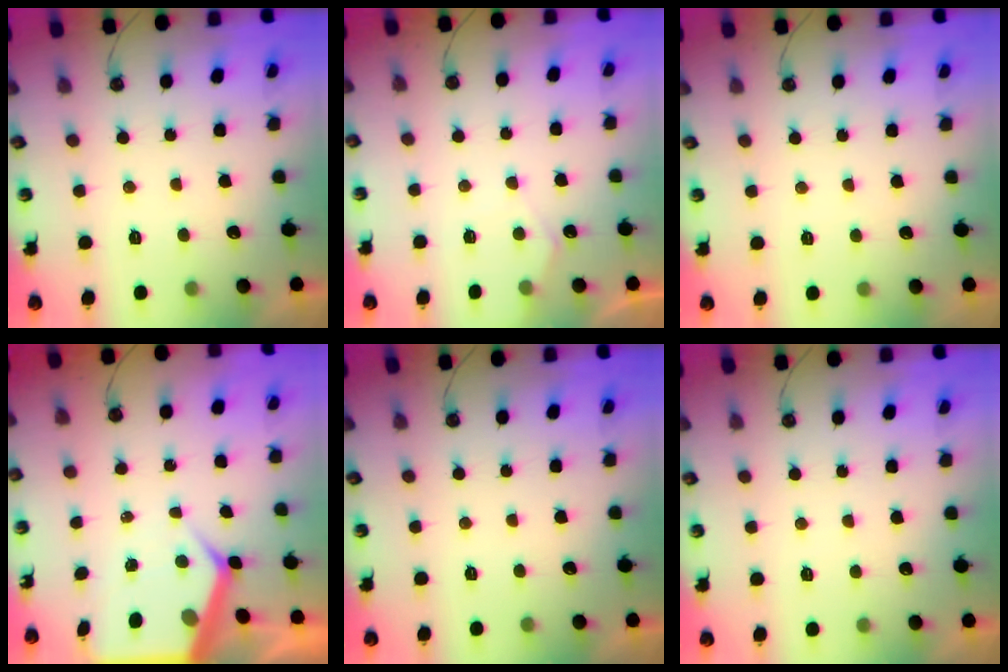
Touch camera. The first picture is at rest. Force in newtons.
{"total": 4.6, "press": 4.5, "slide": 0.5}
{"total": 1.7, "press": 1.7, "slide": 0.3}
{"total": 8.0, "press": 7.9, "slide": 1.0}
{"total": 0.0}
{"total": 2.8, "press": 2.8, "slide": 0.5}